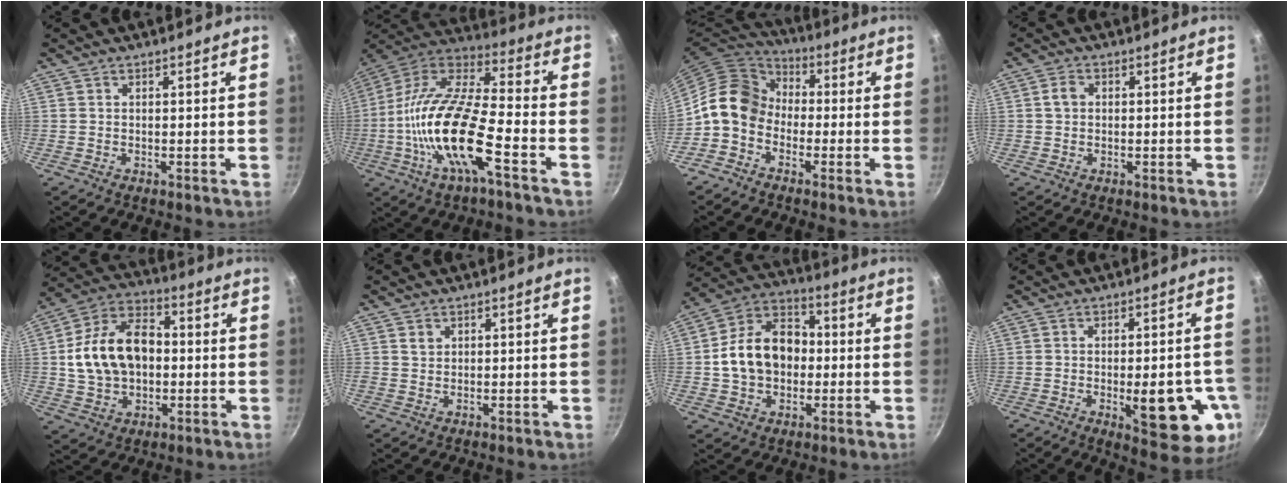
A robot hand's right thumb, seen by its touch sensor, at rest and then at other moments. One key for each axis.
{"total": 20.5, "fx": -6.6, "fy": 6.4, "fz": 18.3, "tx": -0.347, "ty": 0.042, "tz": -0.145}
{"total": 10.7, "fx": -1.8, "fy": 8.5, "fz": 6.3, "tx": -0.078, "ty": 0.039, "tz": -0.060}
{"total": 2.6, "fx": 0.3, "fy": 2.1, "fz": 1.5, "tx": -0.017, "ty": 0.008, "tz": 0.002}
{"total": 16.8, "fx": 0.4, "fy": 11.6, "fz": 12.1, "tx": -0.190, "ty": 0.029, "tz": 0.001}
{"total": 1.6, "fx": 0.7, "fy": 1.3, "fz": 0.5, "tx": -0.003, "ty": 0.001, "tz": 0.011}
{"total": 15.4, "fx": -0.3, "fy": 11.6, "fz": 10.1, "tx": -0.144, "ty": 0.035, "tz": -0.017}
{"total": 15.6, "fx": -4.0, "fy": 5.8, "fz": 13.9, "tx": -0.148, "ty": 0.000, "tz": -0.045}